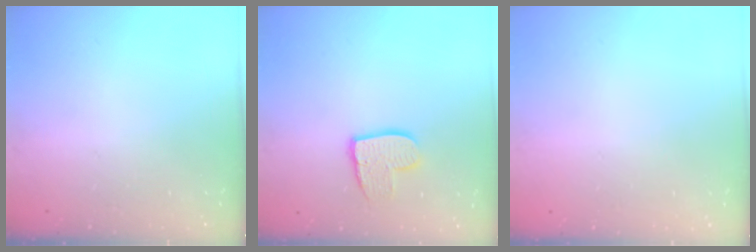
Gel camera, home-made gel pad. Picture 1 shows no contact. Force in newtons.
{"total": 9.2, "press": 9.2, "slide": 0.6}
{"total": 0.0}